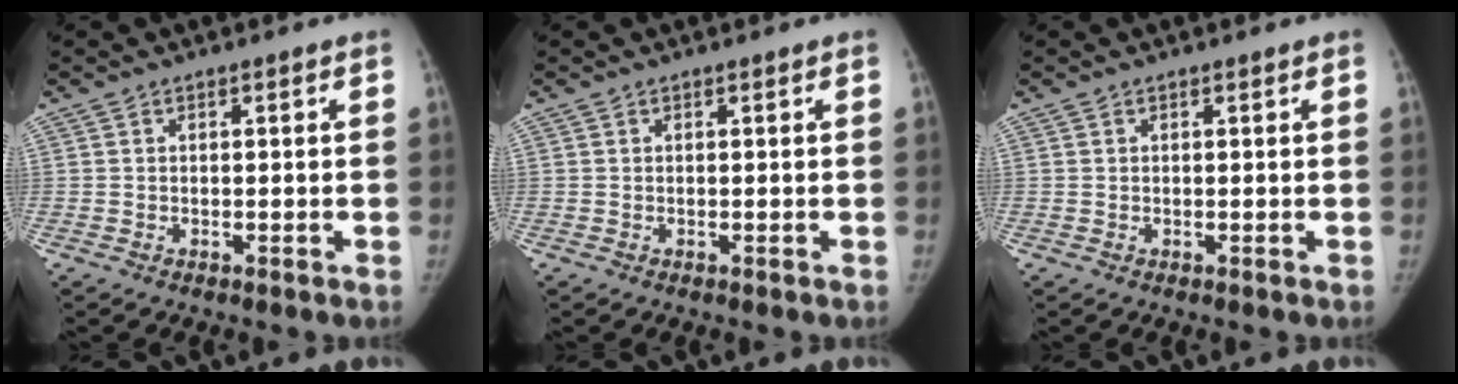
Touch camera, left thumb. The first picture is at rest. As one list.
[{"total": 0.0}, {"total": 0.0}]